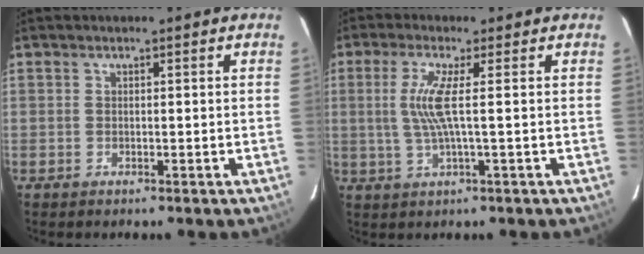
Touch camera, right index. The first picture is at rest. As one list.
[{"total": 5.8, "force": [0.5, -0.5, 5.8], "torque": [-0.122, -0.003, 0.015]}]